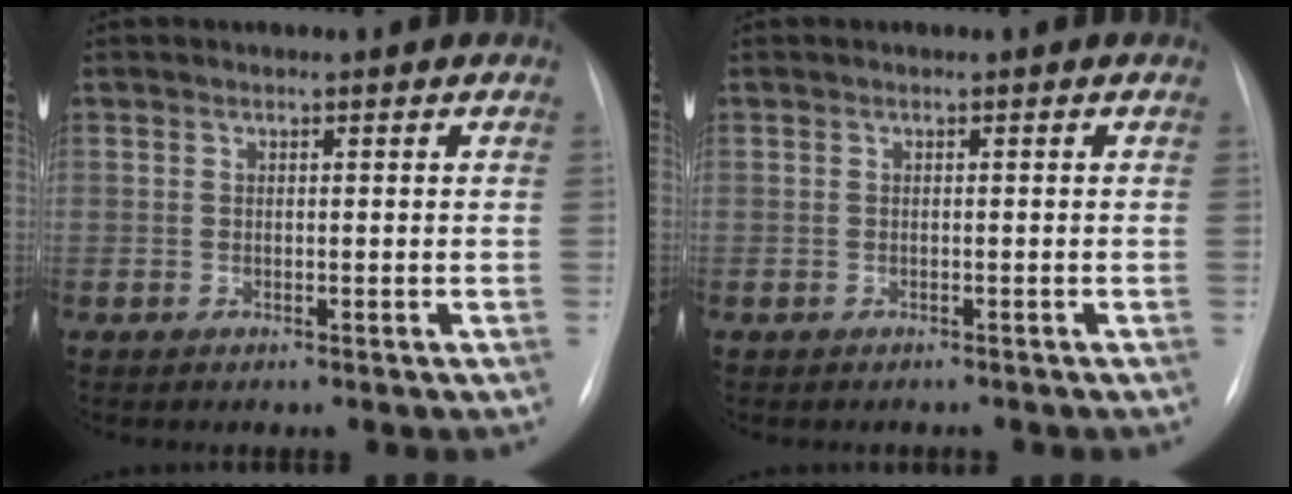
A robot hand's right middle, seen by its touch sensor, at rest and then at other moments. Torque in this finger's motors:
{"motor_torque": [0.04, -0.04, 0.00, 0.00]}